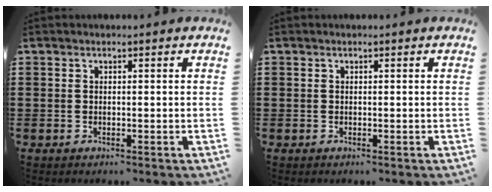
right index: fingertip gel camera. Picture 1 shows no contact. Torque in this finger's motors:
{"motor_torque": [0.00, 0.00, 0.00, 0.00]}